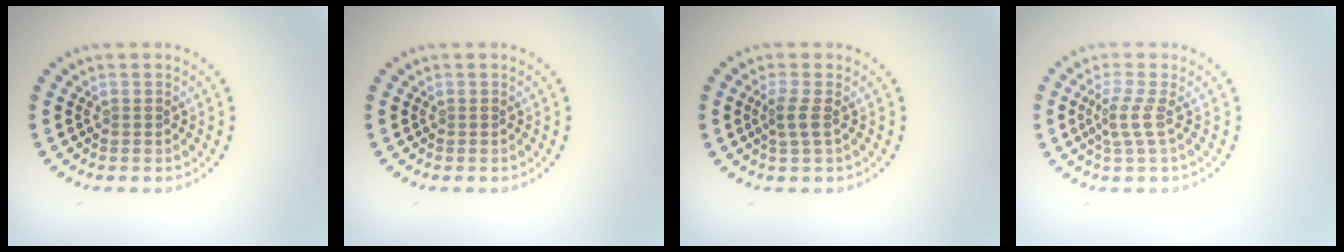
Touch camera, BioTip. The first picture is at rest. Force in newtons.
{"total": 0.0}
{"total": 1.6, "press": 1.3, "slide": 1.0}
{"total": 2.1, "press": 1.3, "slide": 1.6}